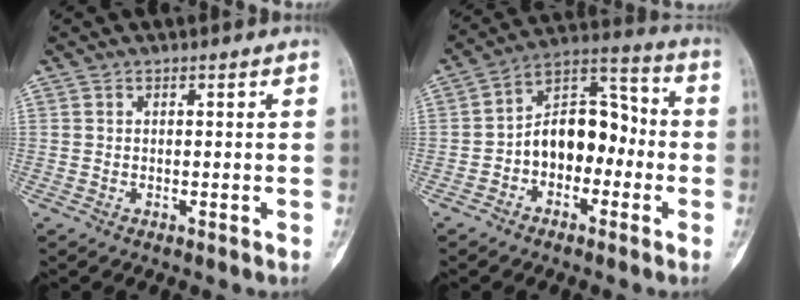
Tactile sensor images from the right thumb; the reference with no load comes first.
{"total": 12.7, "force": [-2.5, 8.5, 9.1], "torque": [-0.111, 0.054, -0.055]}